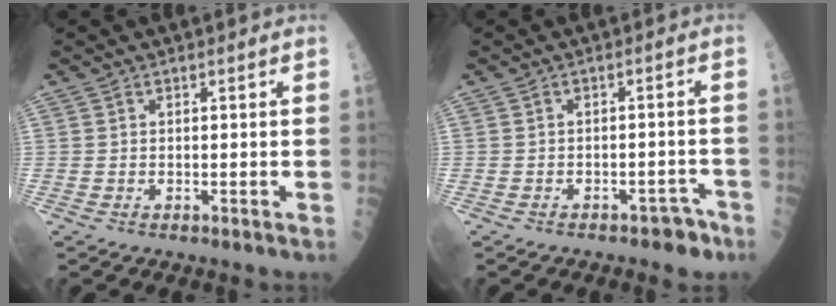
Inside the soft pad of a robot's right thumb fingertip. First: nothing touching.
{"total": 3.8, "force": [-2.7, 2.0, 1.8], "torque": [-0.005, 0.030, -0.029]}